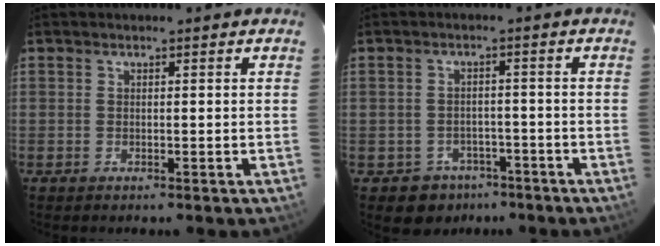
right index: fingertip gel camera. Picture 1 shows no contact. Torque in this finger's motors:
{"motor_torque": [-0.12, -0.21, -0.52, -0.21]}